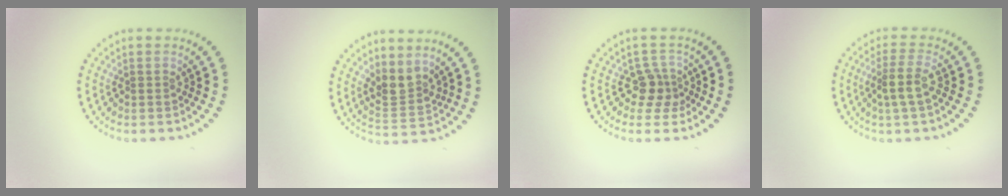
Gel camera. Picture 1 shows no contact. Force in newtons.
{"total": 2.6, "press": 2.0, "slide": 1.7}
{"total": 2.3, "press": 1.7, "slide": 1.5}
{"total": 2.6, "press": 2.2, "slide": 1.4}